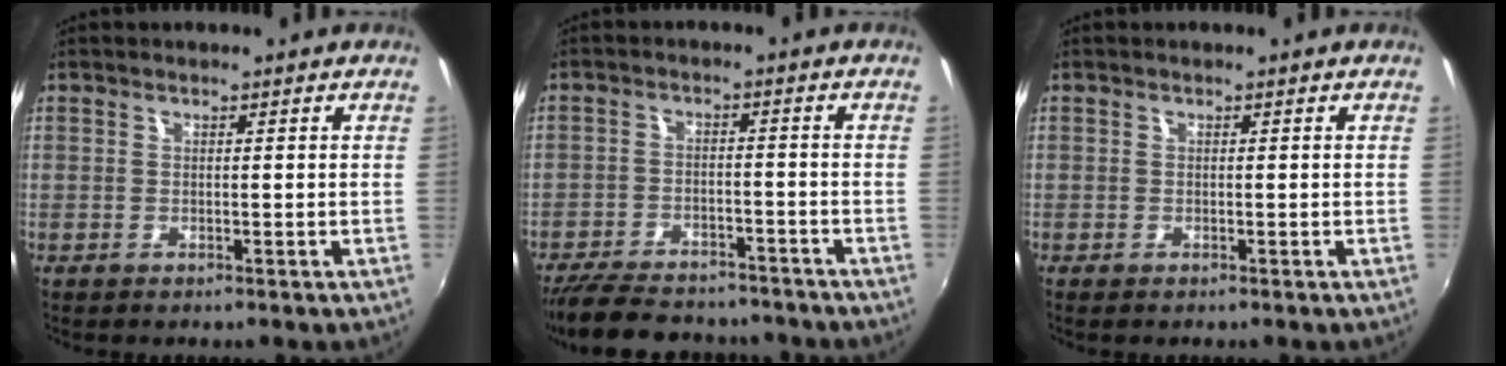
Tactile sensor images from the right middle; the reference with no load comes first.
{"total": 17.8, "force": [-15.0, 6.0, 7.4], "torque": [-0.165, -0.011, -0.215]}
{"total": 0.7, "force": [-0.5, 0.2, 0.3], "torque": [-0.008, -0.002, -0.009]}